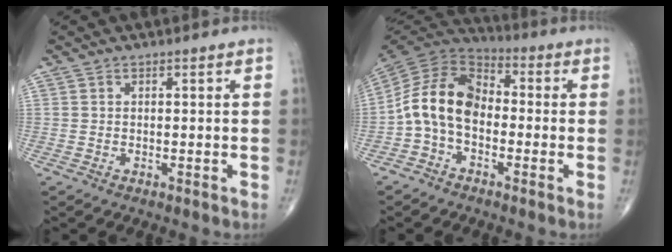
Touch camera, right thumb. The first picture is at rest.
{"total": 12.1, "force": [-2.2, 8.2, 8.6], "torque": [-0.149, 0.045, -0.057]}